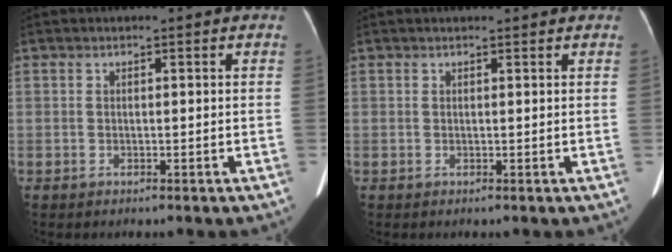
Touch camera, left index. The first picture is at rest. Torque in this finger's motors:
{"motor_torque": [0.37, -0.31, -0.05, -0.01]}